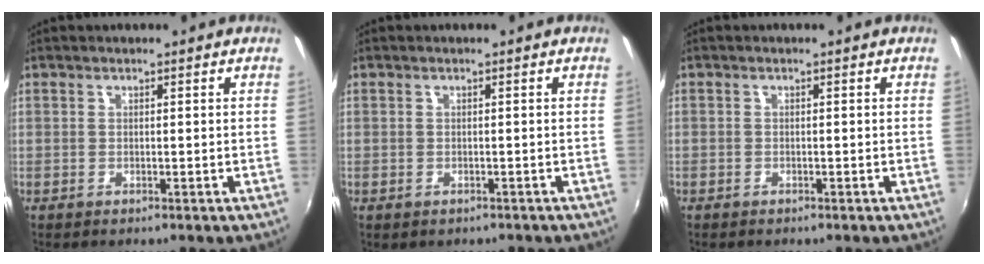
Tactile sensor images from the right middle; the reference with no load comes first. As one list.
[{"total": 1.0, "force": [-0.6, 0.6, 0.4], "torque": [-0.010, -0.002, -0.005]}, {"total": 0.8, "force": [-0.6, 0.5, 0.0], "torque": [-0.003, 0.003, -0.011]}]